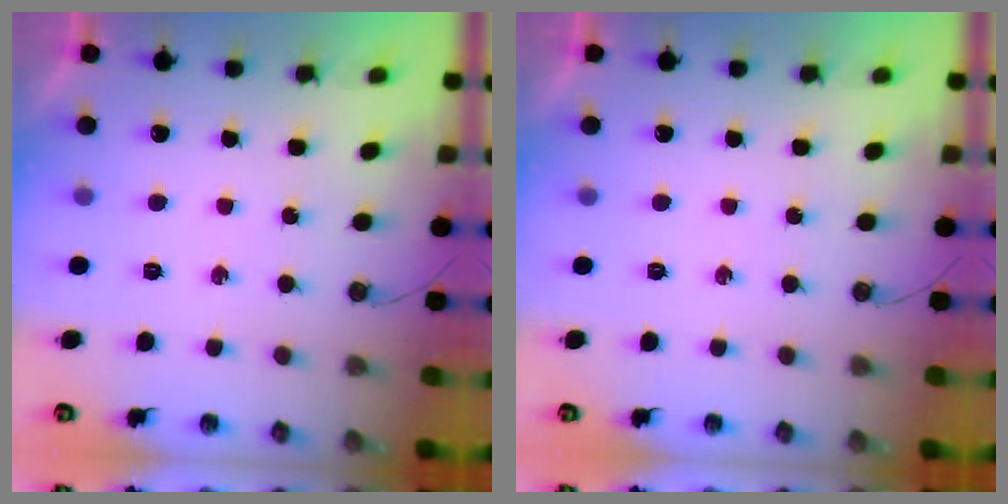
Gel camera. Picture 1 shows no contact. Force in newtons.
{"total": 0.0}